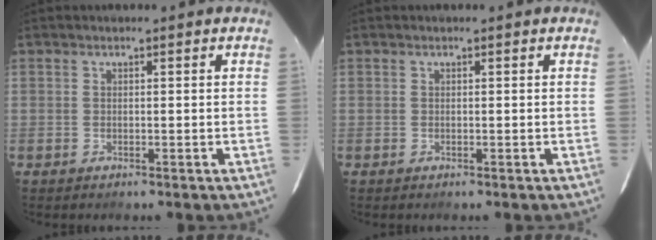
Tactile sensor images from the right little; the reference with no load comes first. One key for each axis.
{"total": 0.0}